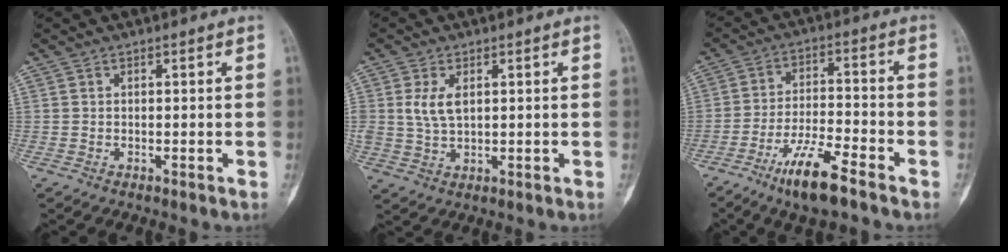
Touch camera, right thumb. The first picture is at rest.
{"total": 4.8, "force": [1.2, 2.5, 3.9], "torque": [-0.082, -0.002, 0.028]}
{"total": 10.7, "force": [-7.0, 2.4, 7.7], "torque": [-0.147, 0.034, -0.125]}